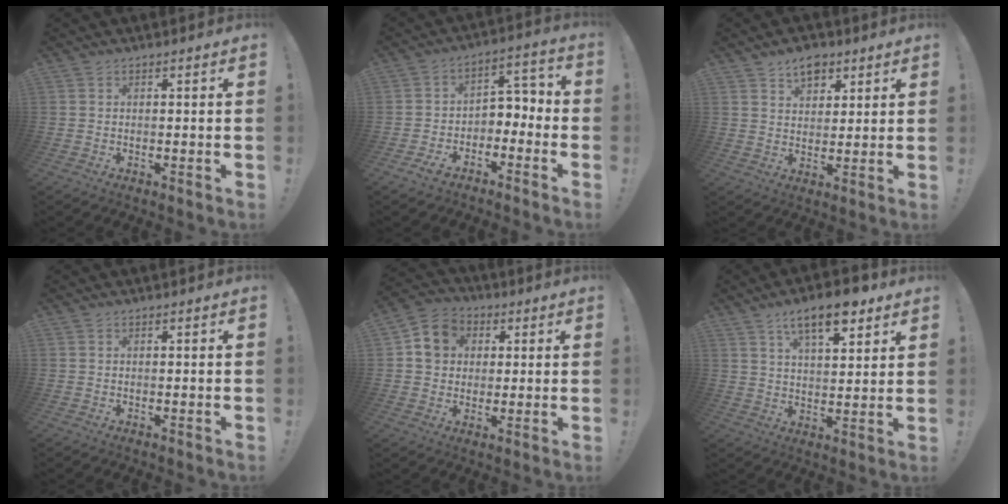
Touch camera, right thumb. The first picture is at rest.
{"total": 6.7, "force": [-4.5, 4.4, 2.3], "torque": [-0.027, 0.028, -0.078]}
{"total": 7.5, "force": [4.8, 4.9, 3.0], "torque": [-0.039, -0.024, 0.086]}
{"total": 0.0}
{"total": 9.0, "force": [2.5, 8.1, 2.9], "torque": [-0.030, -0.008, 0.051]}
{"total": 12.3, "force": [7.8, 4.5, 8.5], "torque": [-0.128, -0.033, 0.132]}